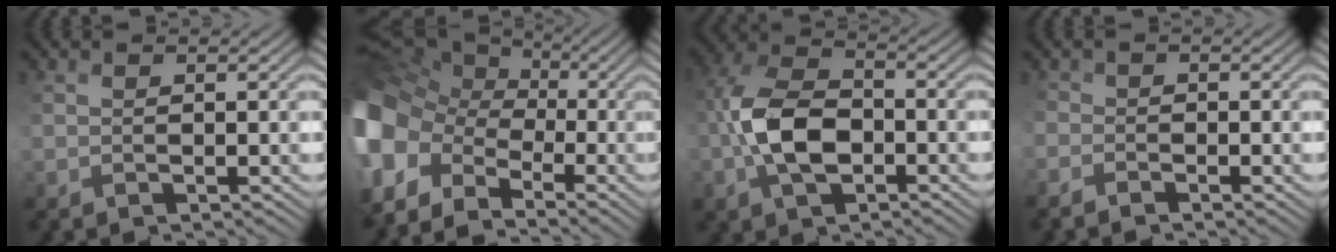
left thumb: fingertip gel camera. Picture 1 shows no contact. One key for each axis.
{"total": 14.2, "fx": -3.8, "fy": 10.5, "fz": 8.8, "tx": -0.243, "ty": -0.011, "tz": -0.064}
{"total": 8.3, "fx": -1.5, "fy": 5.0, "fz": 6.4, "tx": -0.141, "ty": 0.019, "tz": -0.039}
{"total": 2.4, "fx": -2.1, "fy": 1.1, "fz": 0.5, "tx": -0.010, "ty": -0.005, "tz": -0.046}